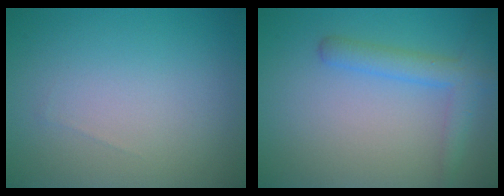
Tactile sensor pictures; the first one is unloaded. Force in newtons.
{"total": 3.0, "press": 3.0, "slide": 0.2}